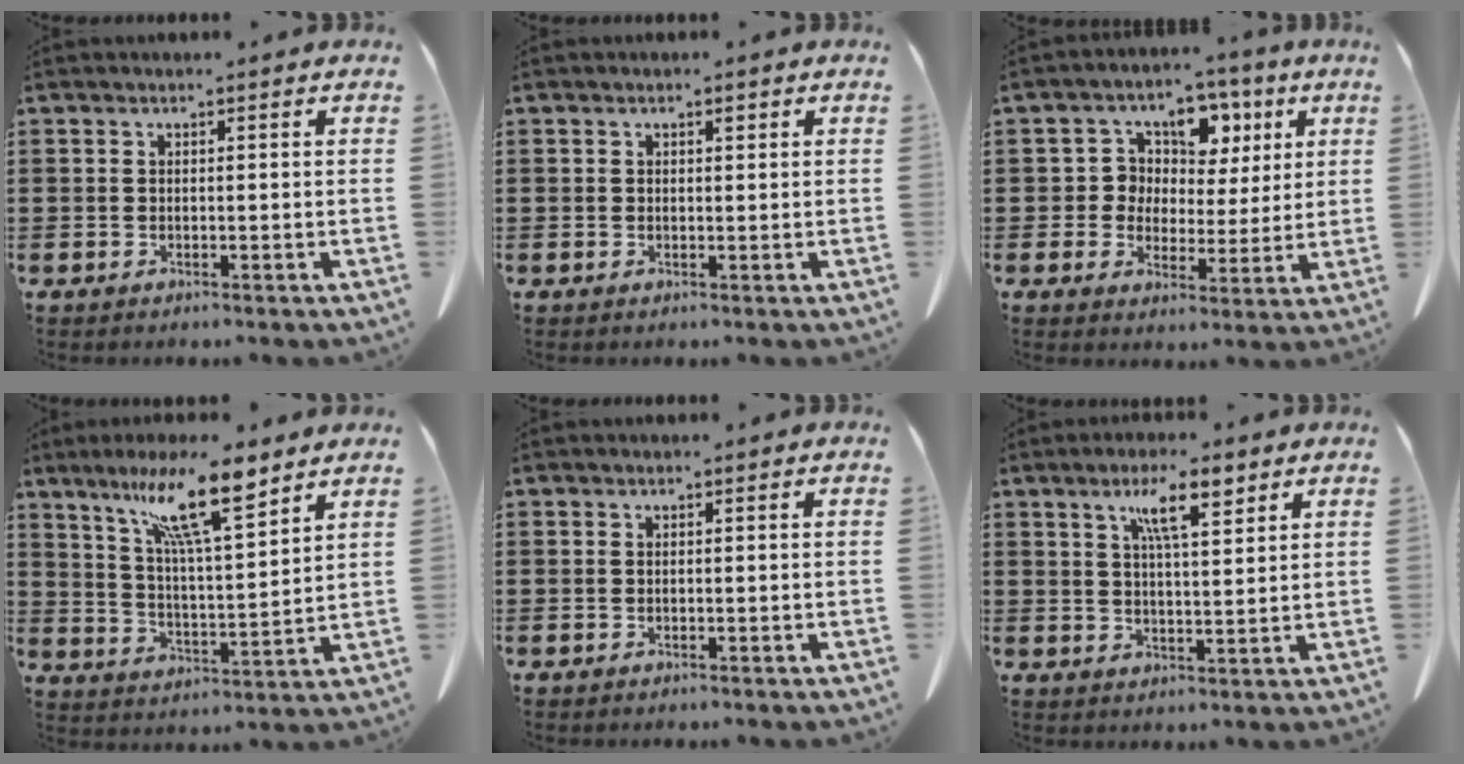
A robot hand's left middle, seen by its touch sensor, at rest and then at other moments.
{"total": 1.0, "force": [0.5, 0.5, 0.7], "torque": [-0.015, 0.005, 0.008]}
{"total": 6.6, "force": [2.7, 5.7, 2.0], "torque": [-0.069, -0.003, 0.044]}
{"total": 13.0, "force": [9.0, 2.3, 9.1], "torque": [-0.181, -0.029, 0.151]}
{"total": 0.0}
{"total": 7.0, "force": [4.2, 1.6, 5.3], "torque": [-0.098, -0.001, 0.068]}